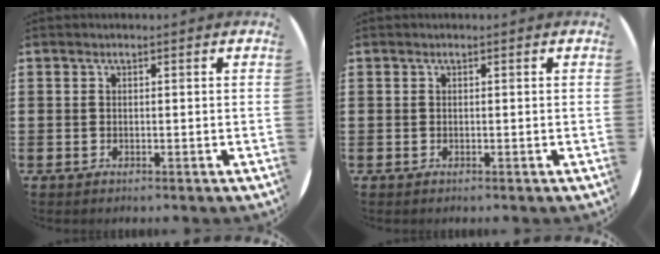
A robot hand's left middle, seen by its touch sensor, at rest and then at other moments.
{"total": 0.0}